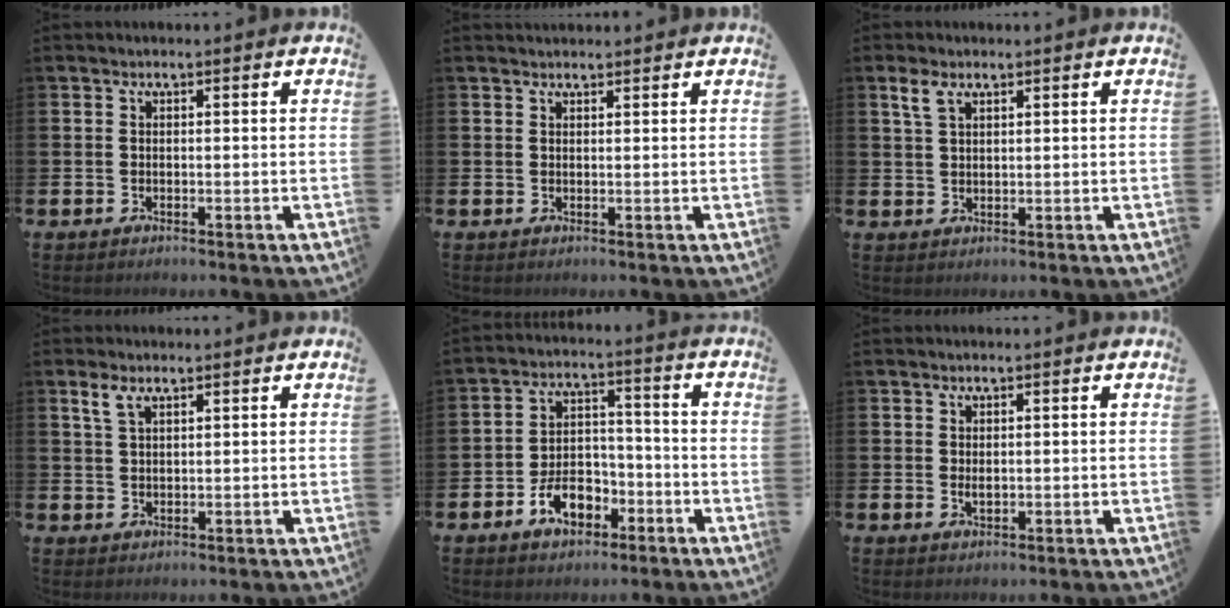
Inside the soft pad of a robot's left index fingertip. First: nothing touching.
{"total": 1.3, "force": [1.3, 0.3, 0.0], "torque": [0.011, -0.002, 0.022]}
{"total": 2.9, "force": [2.0, 1.3, 1.7], "torque": [-0.029, 0.003, 0.033]}
{"total": 2.7, "force": [1.9, 1.1, 1.6], "torque": [-0.025, 0.002, 0.031]}
{"total": 6.3, "force": [-3.4, 4.0, 3.6], "torque": [-0.047, 0.013, -0.065]}
{"total": 1.0, "force": [0.4, 0.5, 0.8], "torque": [-0.011, 0.003, 0.006]}